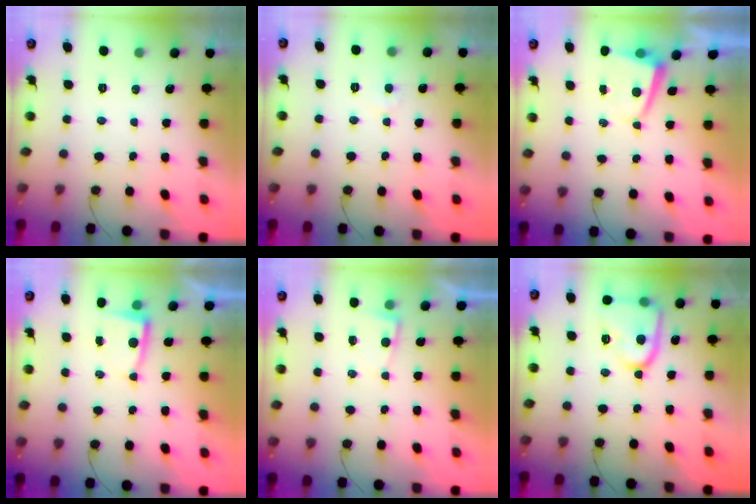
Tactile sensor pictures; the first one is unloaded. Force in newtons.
{"total": 2.3, "press": 2.3, "slide": 0.1}
{"total": 2.0, "press": 2.0, "slide": 0.3}
{"total": 3.0, "press": 3.0, "slide": 0.4}
{"total": 1.8, "press": 1.8, "slide": 0.2}
{"total": 14.4, "press": 14.3, "slide": 1.3}